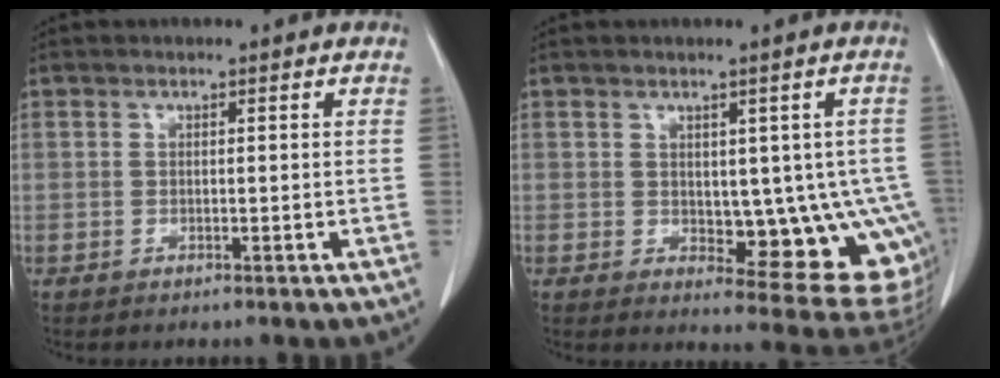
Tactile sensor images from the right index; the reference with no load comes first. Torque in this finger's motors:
{"motor_torque": [0.54, -0.19, 0.29, 0.04]}